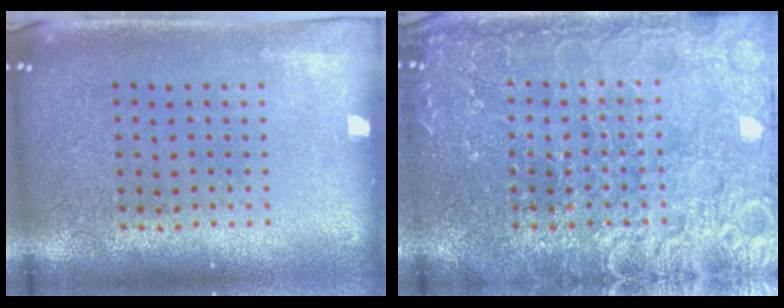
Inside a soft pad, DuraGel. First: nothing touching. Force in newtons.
{"total": 6.6, "press": 6.6, "slide": 0.9}